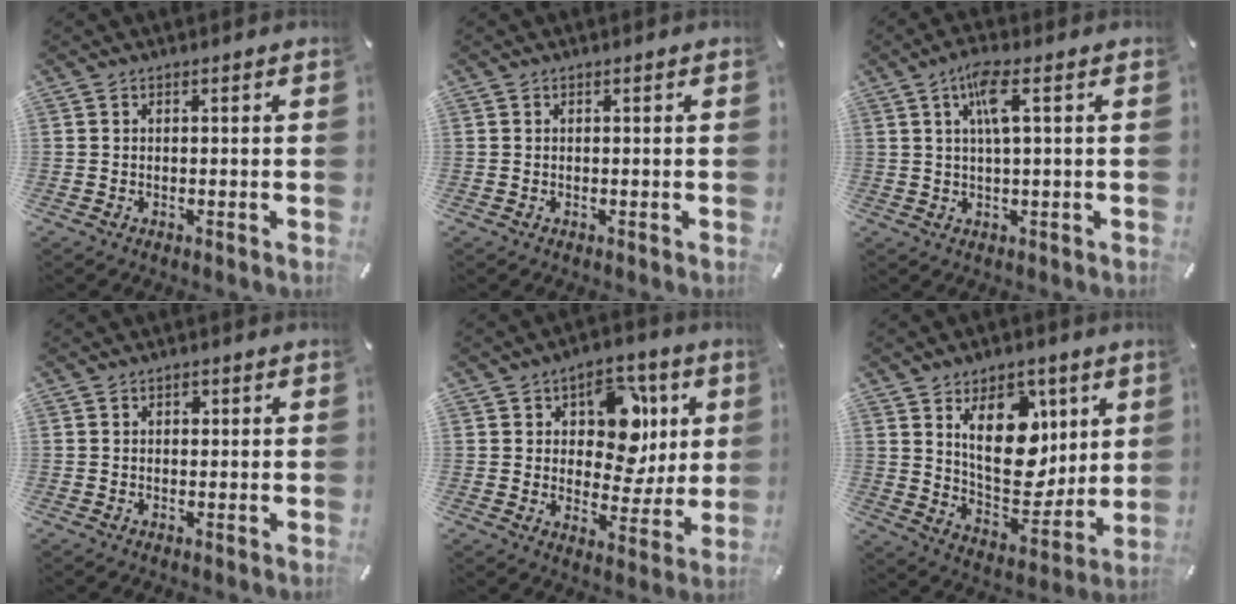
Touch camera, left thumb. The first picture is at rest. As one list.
[{"total": 0.0}, {"total": 6.4, "force": [1.9, 1.2, 6.0], "torque": [-0.121, 0.004, 0.030]}, {"total": 1.1, "force": [0.3, 0.9, 0.5], "torque": [-0.003, 0.002, 0.002]}, {"total": 14.7, "force": [5.3, 10.1, 9.3], "torque": [-0.116, -0.045, 0.094]}, {"total": 18.2, "force": [6.9, 11.6, 12.3], "torque": [-0.196, -0.039, 0.121]}]